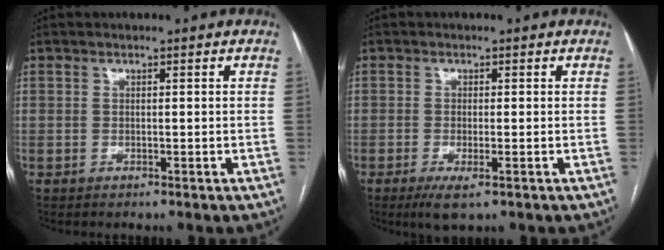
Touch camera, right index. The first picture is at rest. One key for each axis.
{"total": 3.7, "fx": -1.9, "fy": 0.7, "fz": 3.1, "tx": -0.054, "ty": -0.009, "tz": -0.028}